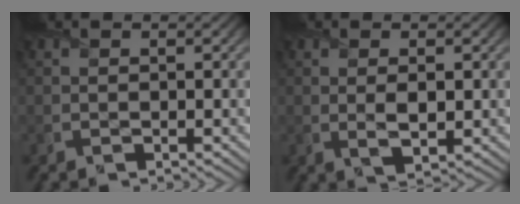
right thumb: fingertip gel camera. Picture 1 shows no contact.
{"total": 2.6, "force": [0.3, 0.9, 2.4], "torque": [-0.053, -0.007, 0.008]}